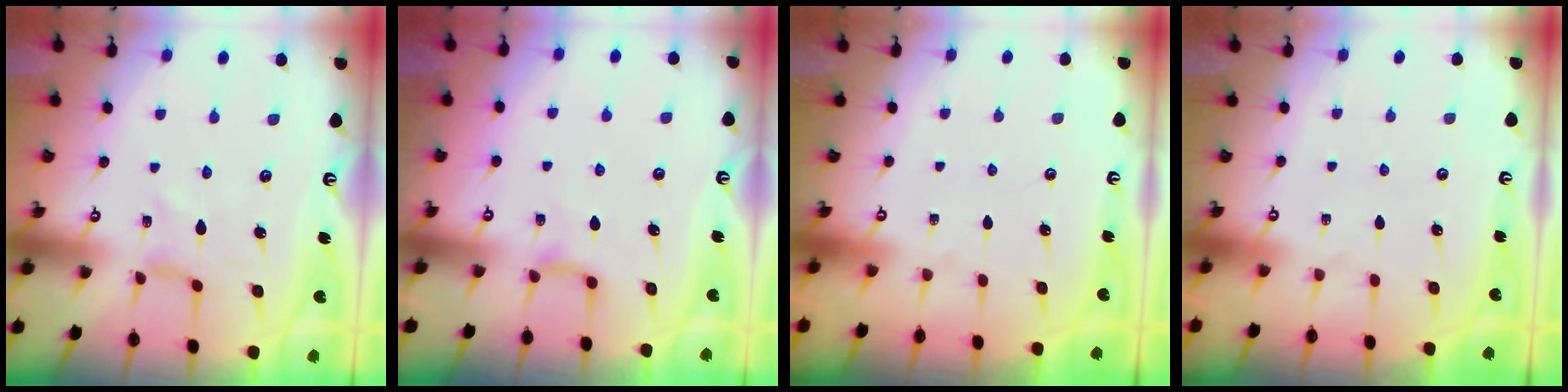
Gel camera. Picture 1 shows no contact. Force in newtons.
{"total": 4.4, "press": 4.4, "slide": 0.6}
{"total": 0.0}
{"total": 0.0}